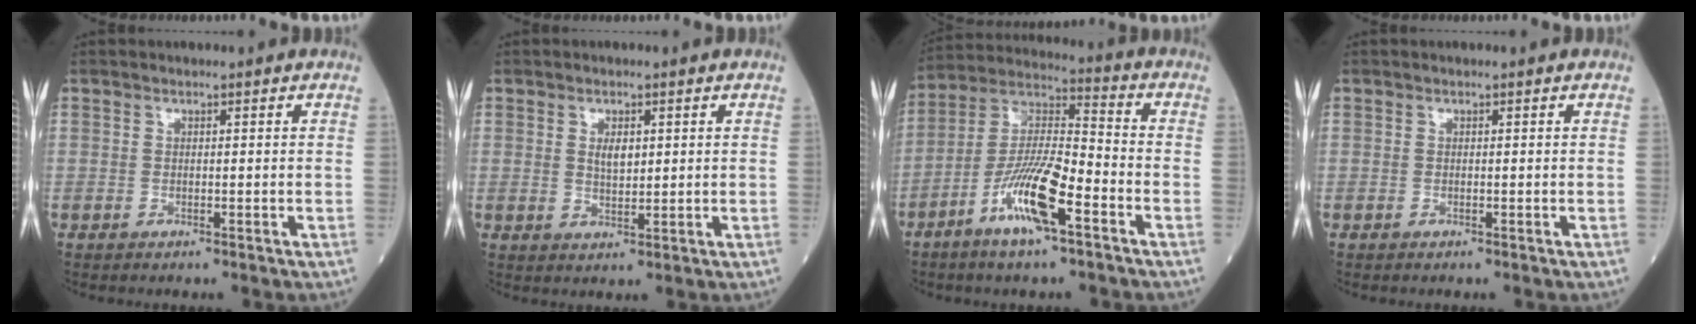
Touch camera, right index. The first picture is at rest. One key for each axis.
{"total": 2.8, "fx": 0.8, "fy": 1.2, "fz": 2.3, "tx": -0.041, "ty": -0.001, "tz": 0.016}
{"total": 12.9, "fx": -6.2, "fy": 2.3, "fz": 11.1, "tx": -0.222, "ty": -0.002, "tz": -0.118}
{"total": 0.0}